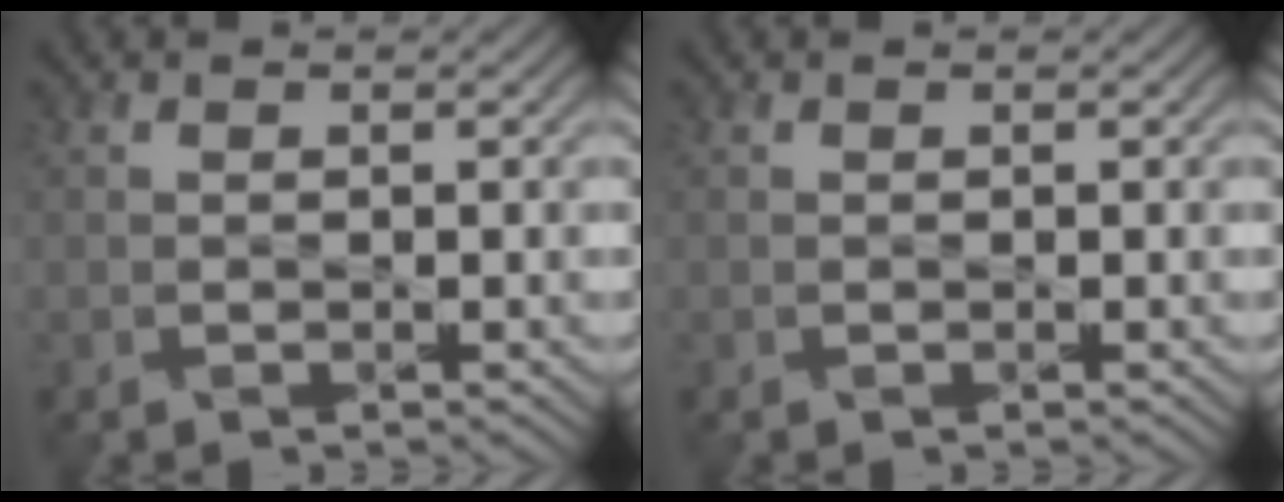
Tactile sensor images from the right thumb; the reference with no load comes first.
{"total": 0.0}